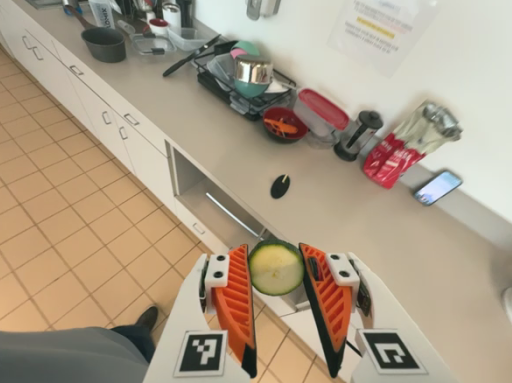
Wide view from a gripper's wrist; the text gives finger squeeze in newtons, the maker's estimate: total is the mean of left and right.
{"total": 8.0, "left": 7.3, "right": 8.8}